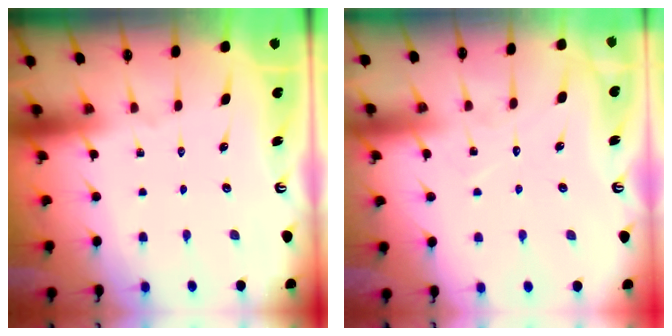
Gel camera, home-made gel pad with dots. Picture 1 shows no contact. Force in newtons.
{"total": 6.5, "press": 6.5, "slide": 0.1}